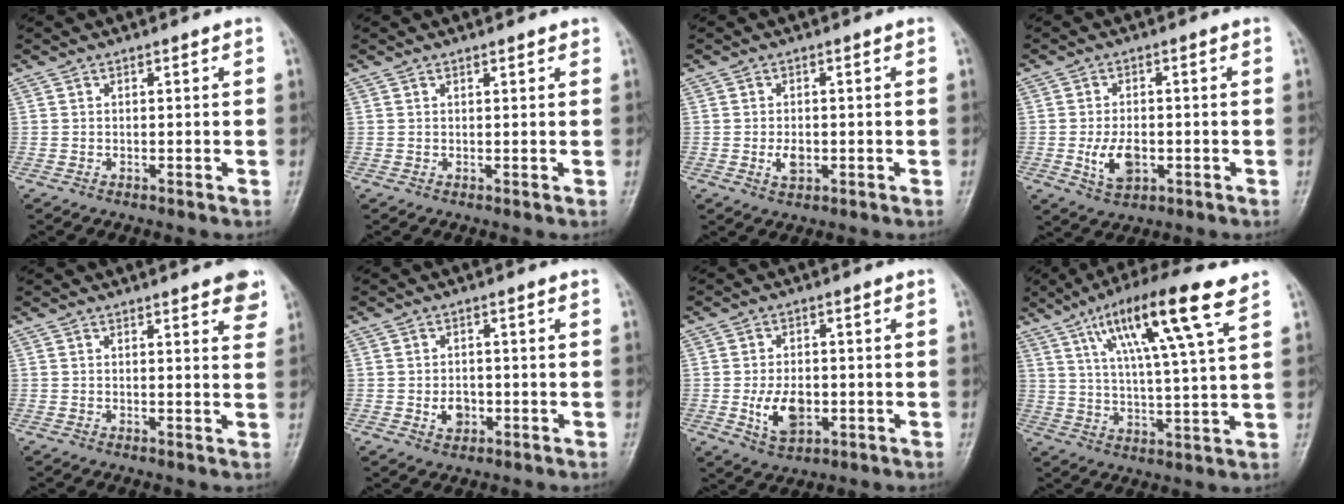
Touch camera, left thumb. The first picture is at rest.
{"total": 0.9, "force": [0.7, 0.4, 0.5], "torque": [-0.005, -0.002, 0.007]}
{"total": 3.0, "force": [-0.8, 1.9, 2.2], "torque": [-0.036, -0.001, -0.012]}
{"total": 6.1, "force": [-1.6, 3.7, 4.6], "torque": [-0.079, 0.000, -0.024]}
{"total": 5.0, "force": [3.1, 1.5, 3.6], "torque": [-0.024, -0.008, 0.032]}
{"total": 3.6, "force": [-1.1, 2.8, 2.0], "torque": [-0.020, 0.005, -0.014]}
{"total": 7.5, "force": [-1.6, 4.8, 5.5], "torque": [-0.084, -0.002, -0.022]}
{"total": 16.9, "force": [8.6, 2.2, 14.4], "torque": [-0.244, -0.017, 0.144]}